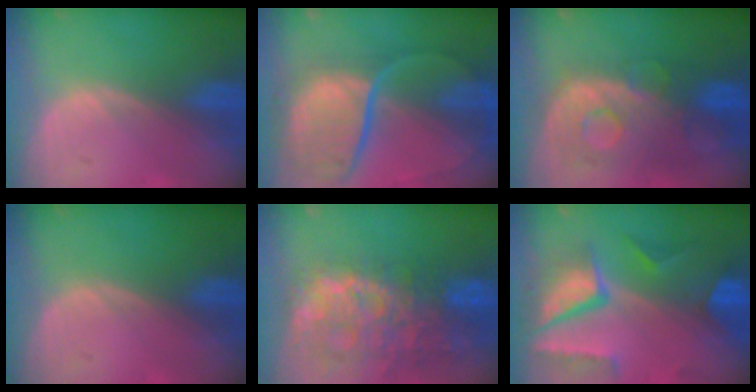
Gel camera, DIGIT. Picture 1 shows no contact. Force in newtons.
{"total": 11.7, "press": 9.7, "slide": 6.5}
{"total": 11.0, "press": 9.7, "slide": 5.3}
{"total": 0.0}
{"total": 14.0, "press": 11.4, "slide": 8.2}
{"total": 10.4, "press": 8.7, "slide": 5.7}